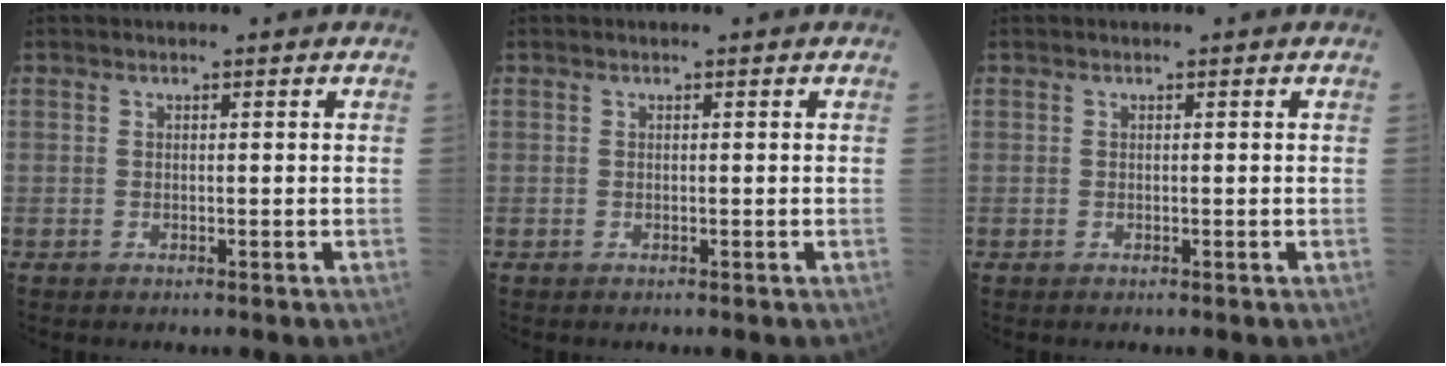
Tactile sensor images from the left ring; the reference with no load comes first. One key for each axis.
{"total": 0.0}
{"total": 0.0}